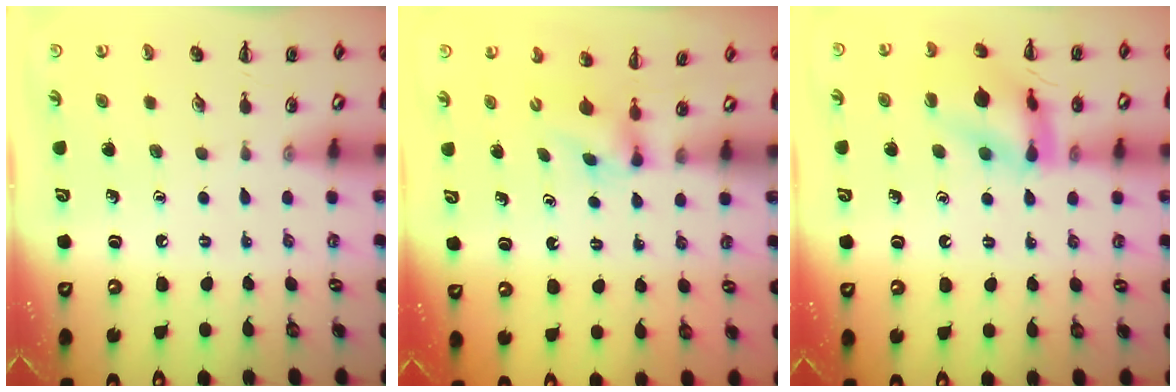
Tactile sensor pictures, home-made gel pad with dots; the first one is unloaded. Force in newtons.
{"total": 2.2, "press": 1.9, "slide": 1.0}
{"total": 12.9, "press": 12.9, "slide": 1.5}